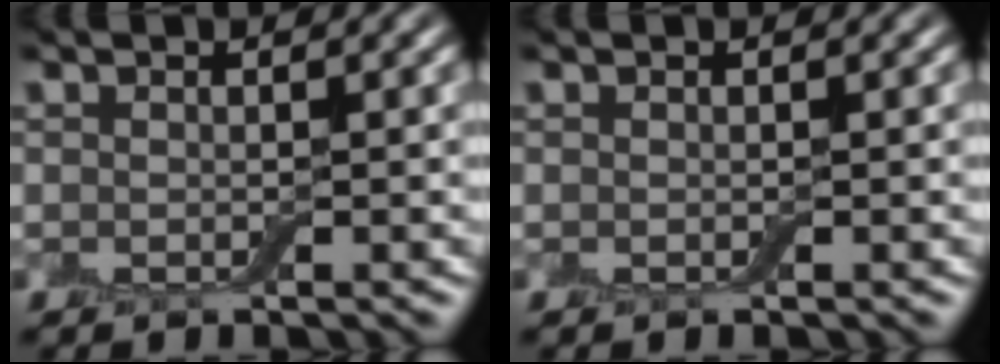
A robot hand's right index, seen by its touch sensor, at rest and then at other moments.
{"total": 0.0}